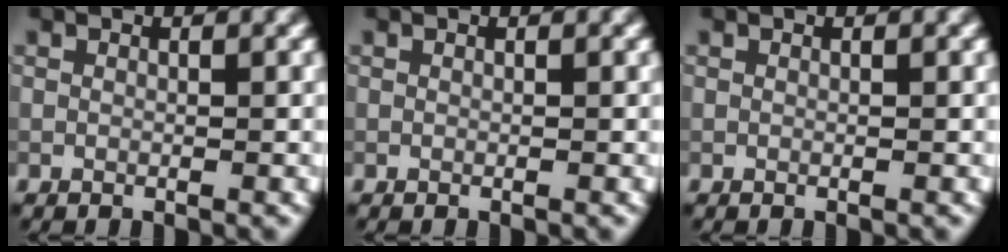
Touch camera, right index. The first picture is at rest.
{"total": 0.0}
{"total": 0.0}